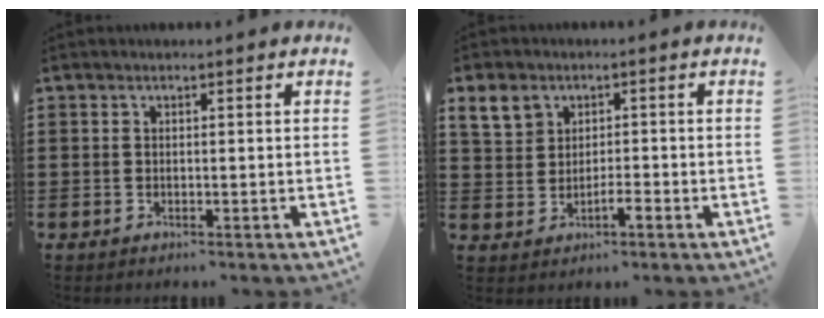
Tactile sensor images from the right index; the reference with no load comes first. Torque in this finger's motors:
{"motor_torque": [0.80, 0.78, 0.10, 0.09]}